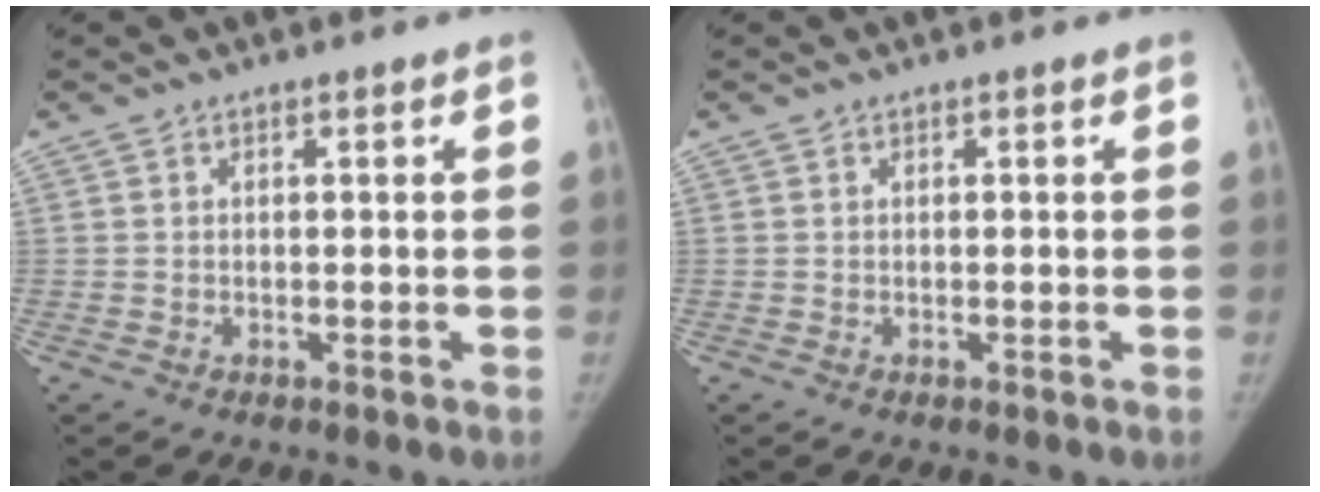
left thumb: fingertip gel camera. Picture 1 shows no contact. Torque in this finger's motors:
{"motor_torque": [-0.05, -0.17, -0.23, 0.23, 0.04]}